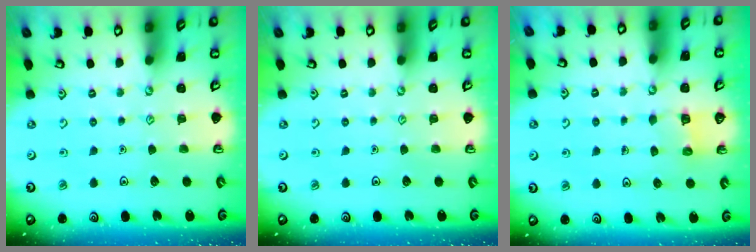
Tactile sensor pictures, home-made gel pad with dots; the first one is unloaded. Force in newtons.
{"total": 0.0}
{"total": 4.1, "press": 4.1, "slide": 0.1}